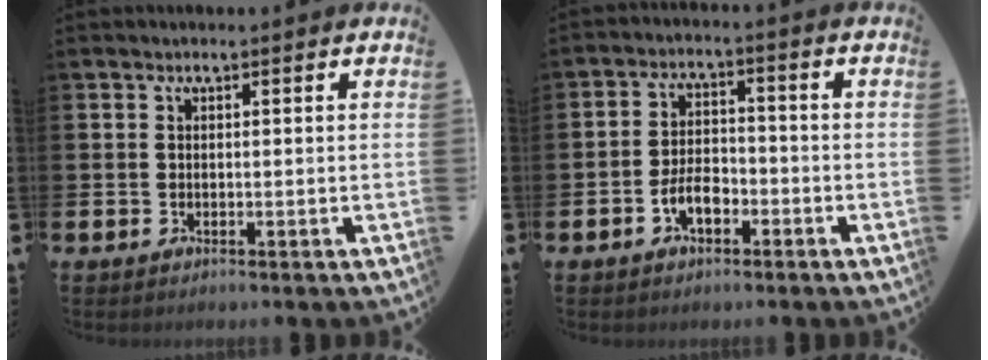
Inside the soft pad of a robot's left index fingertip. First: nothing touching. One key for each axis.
{"total": 4.1, "fx": -2.1, "fy": 2.2, "fz": 2.8, "tx": -0.041, "ty": 0.006, "tz": -0.042}